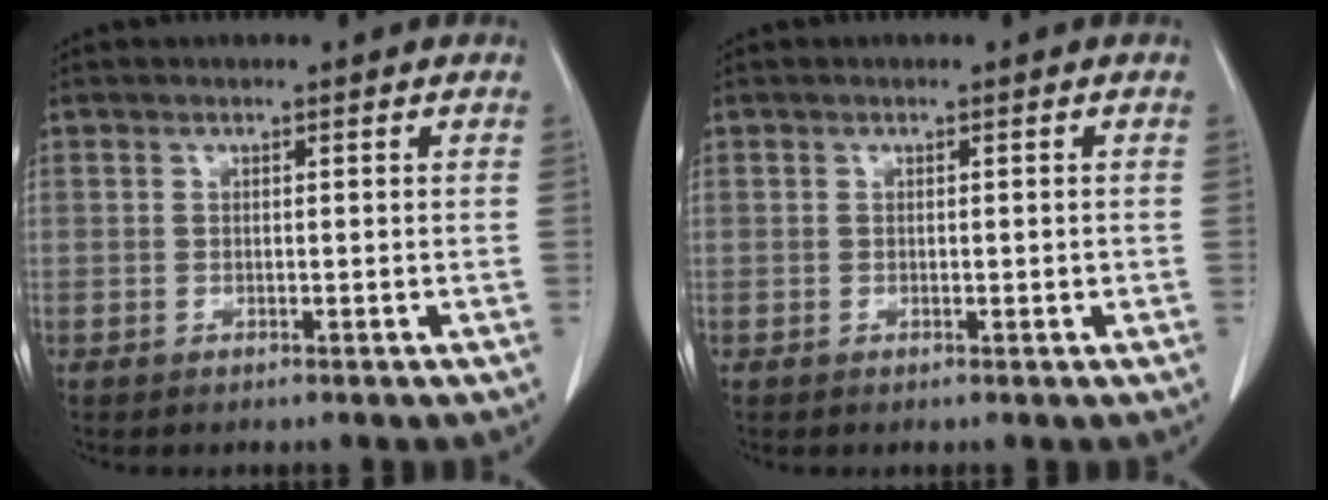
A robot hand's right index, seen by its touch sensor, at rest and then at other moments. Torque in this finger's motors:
{"motor_torque": [-0.06, 0.02, 0.00, 0.00]}